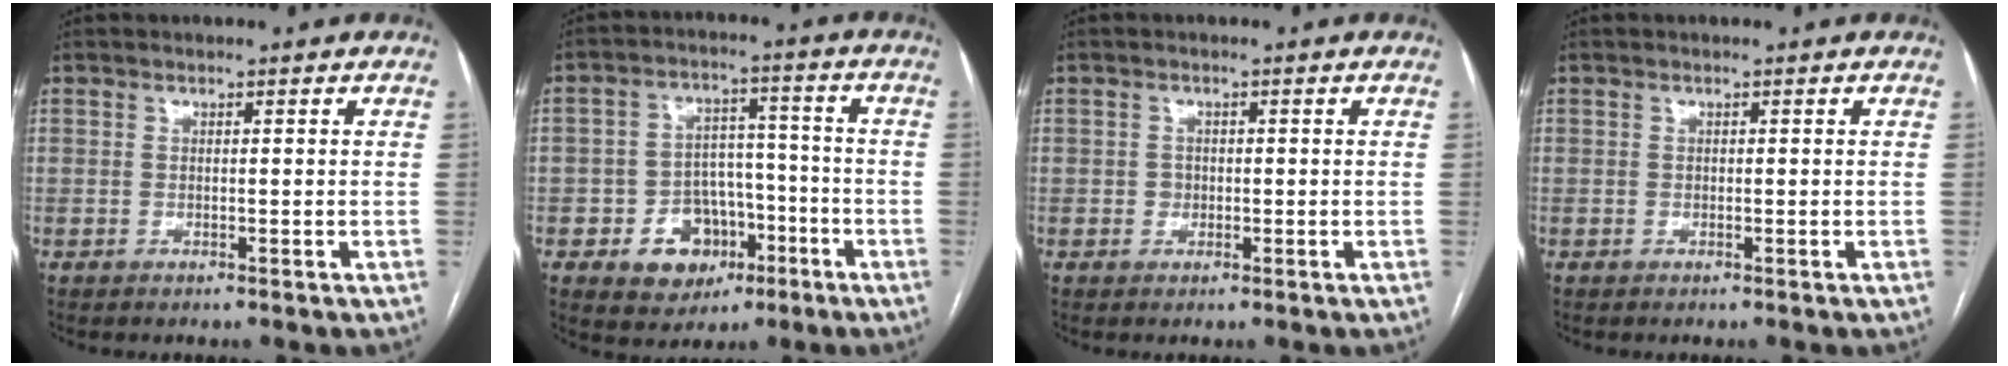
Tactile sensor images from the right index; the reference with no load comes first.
{"total": 9.4, "force": [-4.0, 7.3, 4.4], "torque": [-0.062, 0.024, -0.052]}
{"total": 1.3, "force": [-0.2, 1.2, 0.4], "torque": [-0.005, 0.004, -0.003]}
{"total": 0.0}